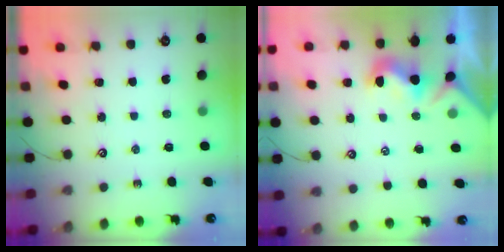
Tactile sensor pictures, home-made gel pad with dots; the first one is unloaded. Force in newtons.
{"total": 0.9, "press": 0.7, "slide": 0.5}